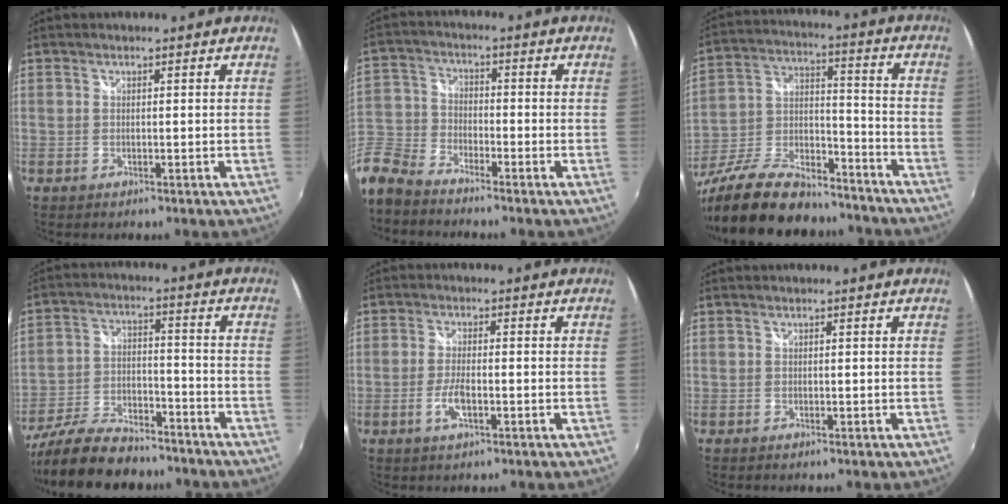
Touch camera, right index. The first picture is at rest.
{"total": 12.4, "force": [-8.8, 7.2, 4.9], "torque": [-0.135, 0.006, -0.192]}
{"total": 25.5, "force": [-19.6, 9.7, 13.1], "torque": [-0.271, -0.005, -0.315]}
{"total": 18.5, "force": [-15.0, 6.6, 8.5], "torque": [-0.182, -0.011, -0.243]}
{"total": 4.0, "force": [-1.6, 1.0, 3.5], "torque": [-0.079, -0.005, -0.032]}
{"total": 0.0}